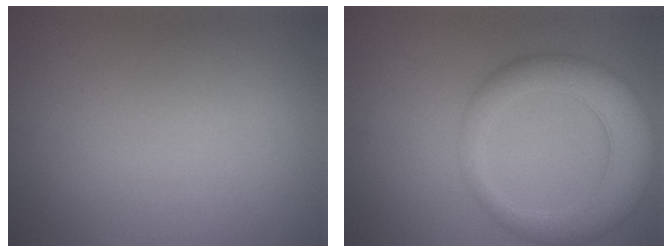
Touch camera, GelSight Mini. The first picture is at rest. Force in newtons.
{"total": 6.1, "press": 6.1, "slide": 0.3}